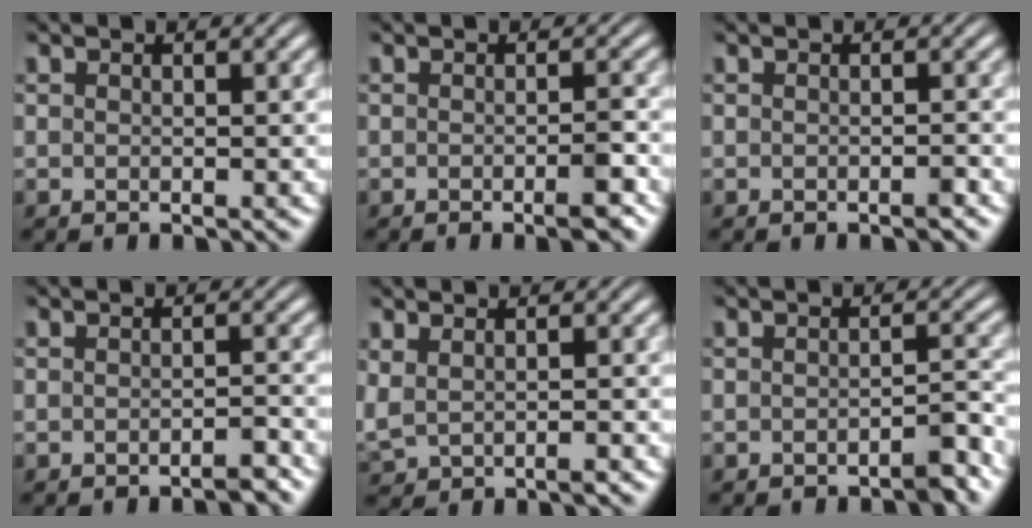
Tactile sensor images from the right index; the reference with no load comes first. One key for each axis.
{"total": 1.8, "fx": -1.1, "fy": 0.1, "fz": 1.4, "tx": -0.020, "ty": 0.002, "tz": -0.024}
{"total": 0.6, "fx": -0.6, "fy": -0.1, "fz": 0.3, "tx": -0.005, "ty": 0.004, "tz": -0.013}
{"total": 1.5, "fx": -1.5, "fy": 0.0, "fz": 0.5, "tx": -0.007, "ty": 0.001, "tz": -0.028}
{"total": 2.3, "fx": 0.5, "fy": 1.8, "fz": 1.5, "tx": -0.043, "ty": -0.003, "tz": 0.018}
{"total": 1.9, "fx": -1.6, "fy": 0.1, "fz": 1.0, "tx": -0.015, "ty": 0.000, "tz": -0.028}